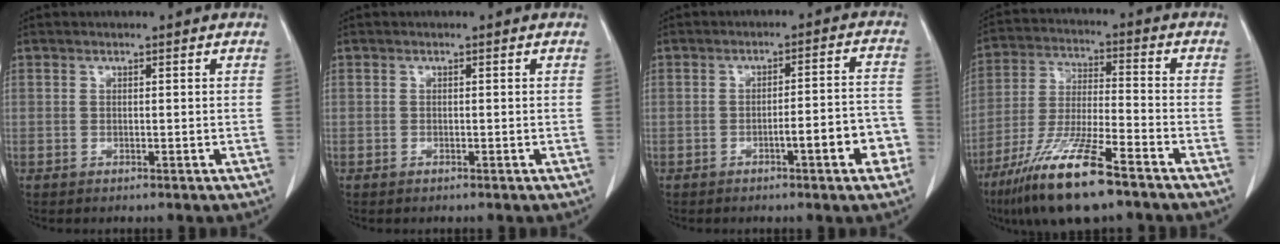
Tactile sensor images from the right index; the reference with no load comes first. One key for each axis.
{"total": 0.0}
{"total": 7.6, "fx": -3.4, "fy": 1.0, "fz": 6.7, "tx": -0.080, "ty": 0.023, "tz": -0.041}
{"total": 14.9, "fx": -9.9, "fy": 1.7, "fz": 11.0, "tx": -0.229, "ty": -0.037, "tz": -0.183}